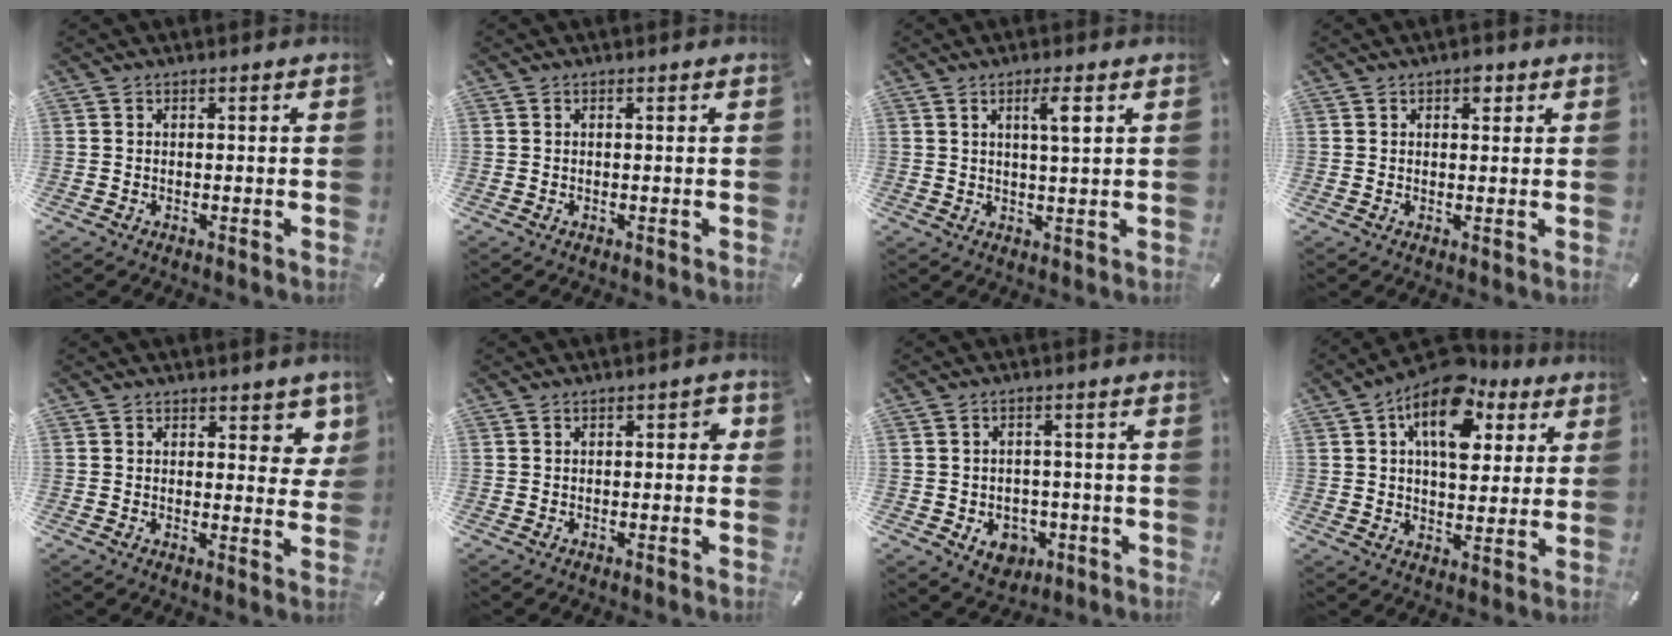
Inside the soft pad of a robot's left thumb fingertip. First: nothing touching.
{"total": 0.0}
{"total": 4.4, "force": [1.8, 0.4, 4.0], "torque": [-0.077, -0.002, 0.025]}
{"total": 2.4, "force": [1.1, 1.4, 1.5], "torque": [-0.009, -0.006, 0.014]}
{"total": 5.1, "force": [3.2, 2.9, 2.7], "torque": [-0.012, -0.022, 0.049]}
{"total": 1.8, "force": [-0.2, 1.1, 1.5], "torque": [-0.028, 0.007, -0.006]}
{"total": 5.9, "force": [-1.9, 5.0, 2.6], "torque": [-0.035, 0.009, -0.032]}
{"total": 15.6, "force": [7.2, 9.3, 10.3], "torque": [-0.151, -0.024, 0.123]}